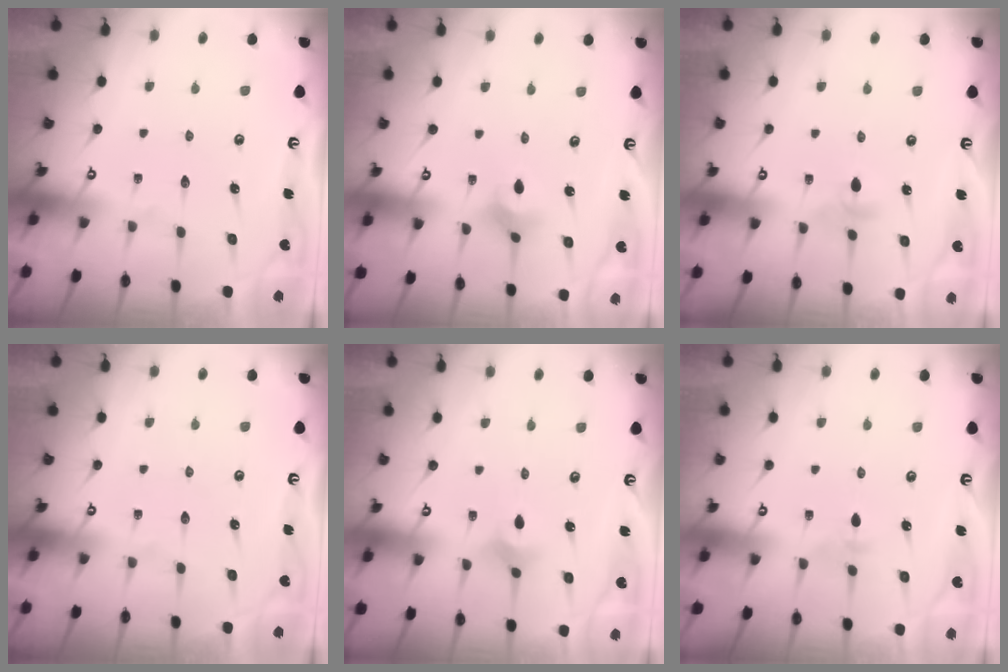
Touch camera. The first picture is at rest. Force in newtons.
{"total": 3.0, "press": 3.0, "slide": 0.7}
{"total": 4.4, "press": 4.2, "slide": 1.0}
{"total": 0.0}
{"total": 4.7, "press": 4.6, "slide": 0.9}
{"total": 3.0, "press": 3.0, "slide": 0.7}